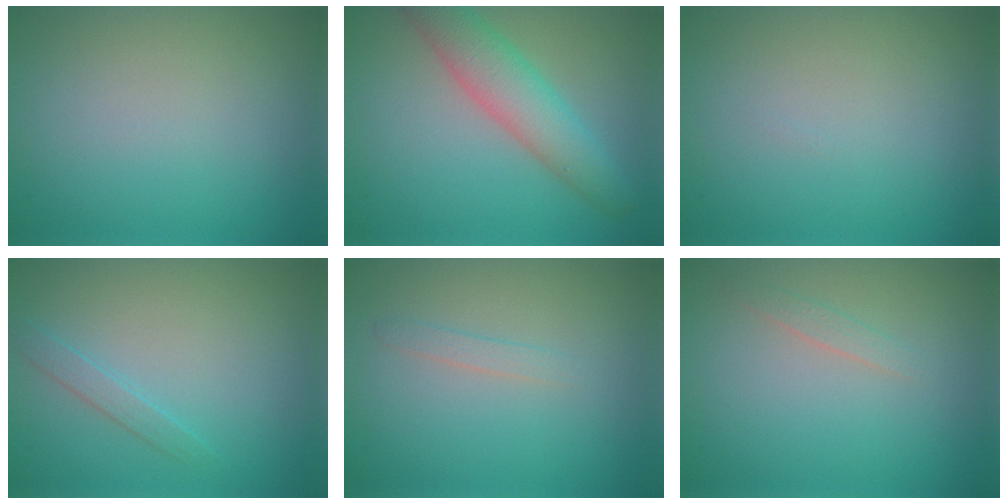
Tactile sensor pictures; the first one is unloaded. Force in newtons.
{"total": 5.3, "press": 5.3, "slide": 0.2}
{"total": 0.0}
{"total": 1.3, "press": 1.3, "slide": 0.0}
{"total": 0.9, "press": 0.9, "slide": 0.1}
{"total": 0.8, "press": 0.8, "slide": 0.1}